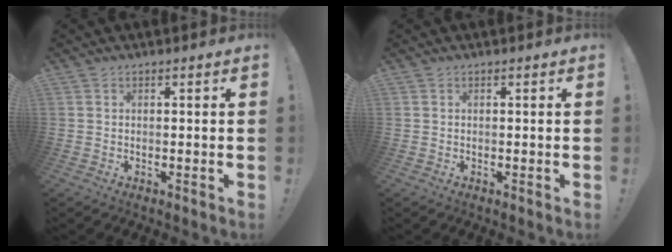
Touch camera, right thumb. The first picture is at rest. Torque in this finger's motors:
{"motor_torque": [0.00, 0.00, 0.00, 0.00, 0.00]}